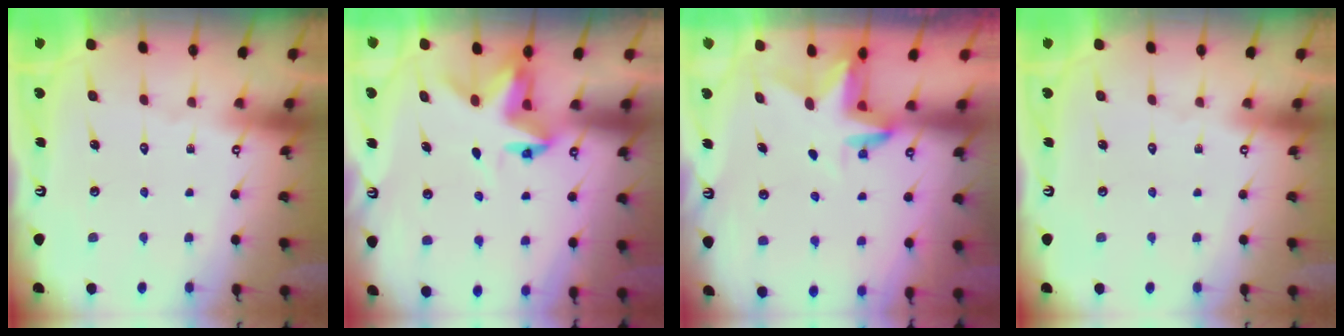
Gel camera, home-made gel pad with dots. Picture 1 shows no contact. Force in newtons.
{"total": 4.5, "press": 4.5, "slide": 0.5}
{"total": 3.1, "press": 3.1, "slide": 0.2}
{"total": 0.0}